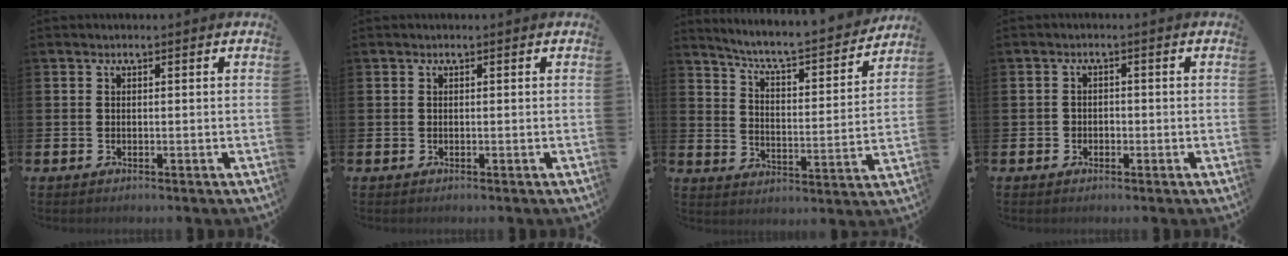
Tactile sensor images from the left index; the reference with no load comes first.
{"total": 0.0}
{"total": 6.5, "force": [6.1, 0.5, 2.2], "torque": [-0.058, -0.054, 0.096]}
{"total": 1.4, "force": [-0.7, 1.2, 0.3], "torque": [-0.005, 0.003, -0.017]}